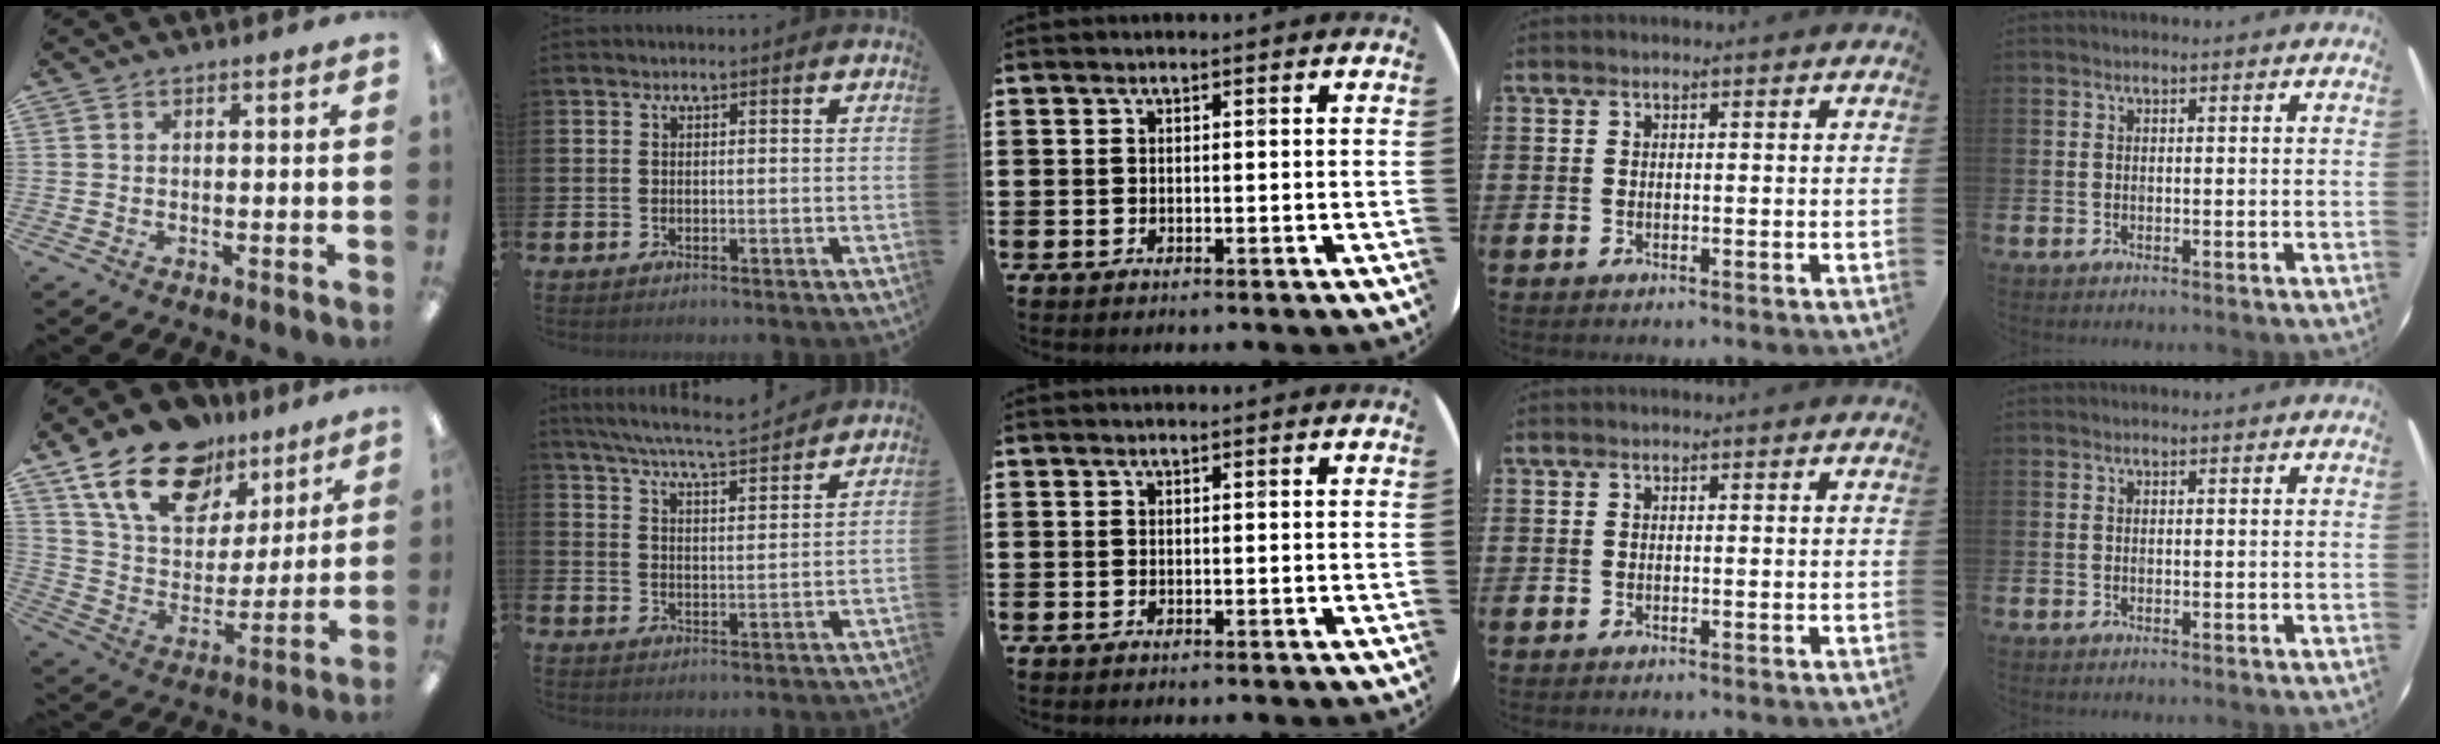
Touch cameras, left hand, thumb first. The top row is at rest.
{"thumb": {"total": 19.2, "force": [12.4, 11.5, 9.1], "torque": [-0.168, -0.058, 0.226]}, "index": {"total": 6.5, "force": [6.3, 0.0, 1.8], "torque": [-0.059, -0.041, 0.111]}}